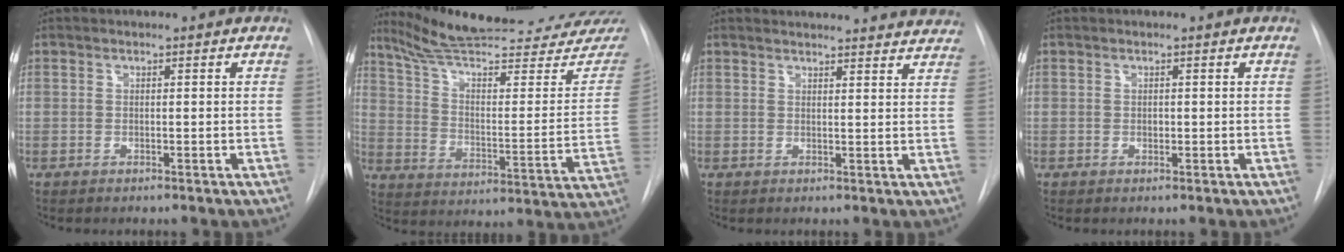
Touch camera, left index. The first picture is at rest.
{"total": 27.7, "force": [25.1, 3.3, 11.3], "torque": [-0.161, -0.079, 0.336]}
{"total": 16.8, "force": [16.3, 2.6, 3.0], "torque": [-0.027, -0.031, 0.176]}
{"total": 0.9, "force": [-0.8, 0.3, 0.2], "torque": [0.000, -0.005, -0.013]}